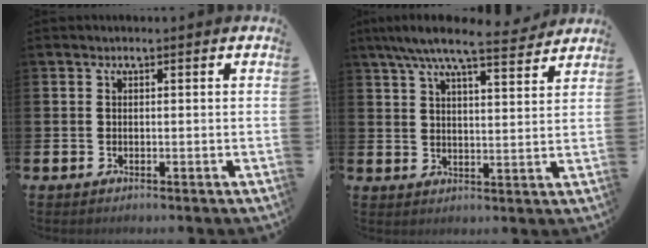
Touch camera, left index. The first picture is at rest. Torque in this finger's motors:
{"motor_torque": [1.16, -0.98, 0.82, 0.21]}